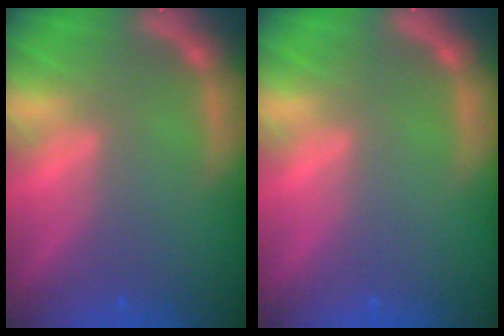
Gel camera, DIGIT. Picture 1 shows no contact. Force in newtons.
{"total": 0.0}